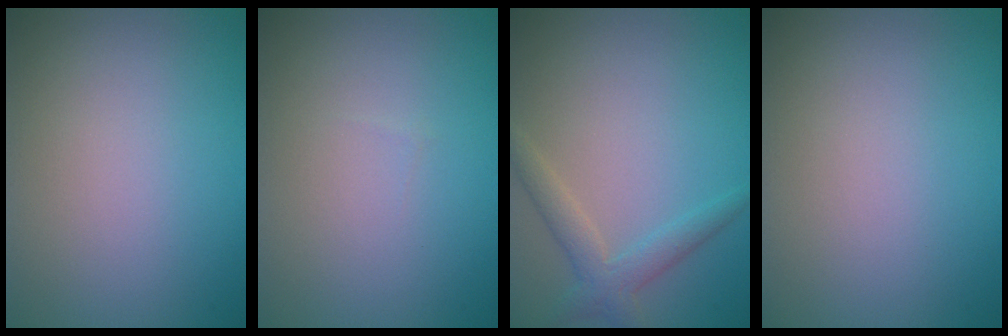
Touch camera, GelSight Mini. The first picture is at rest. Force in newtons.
{"total": 0.0}
{"total": 2.6, "press": 2.6, "slide": 0.2}
{"total": 0.0}